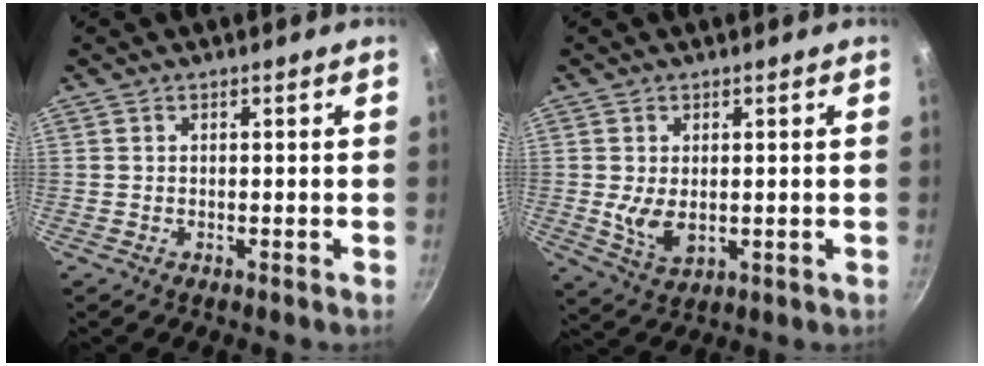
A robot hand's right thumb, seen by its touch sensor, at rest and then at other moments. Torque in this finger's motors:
{"motor_torque": [-0.63, 0.73, 0.19, 0.03, 0.05]}